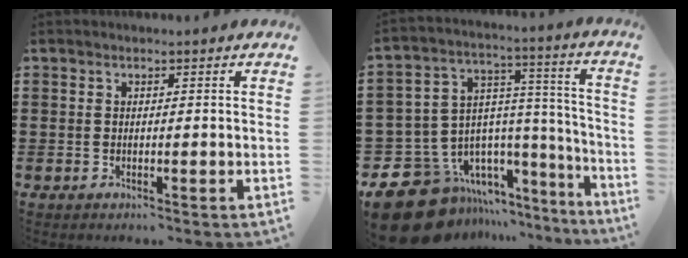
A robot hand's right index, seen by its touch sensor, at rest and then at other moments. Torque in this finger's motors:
{"motor_torque": [-0.92, 1.22, -1.05, -0.21]}